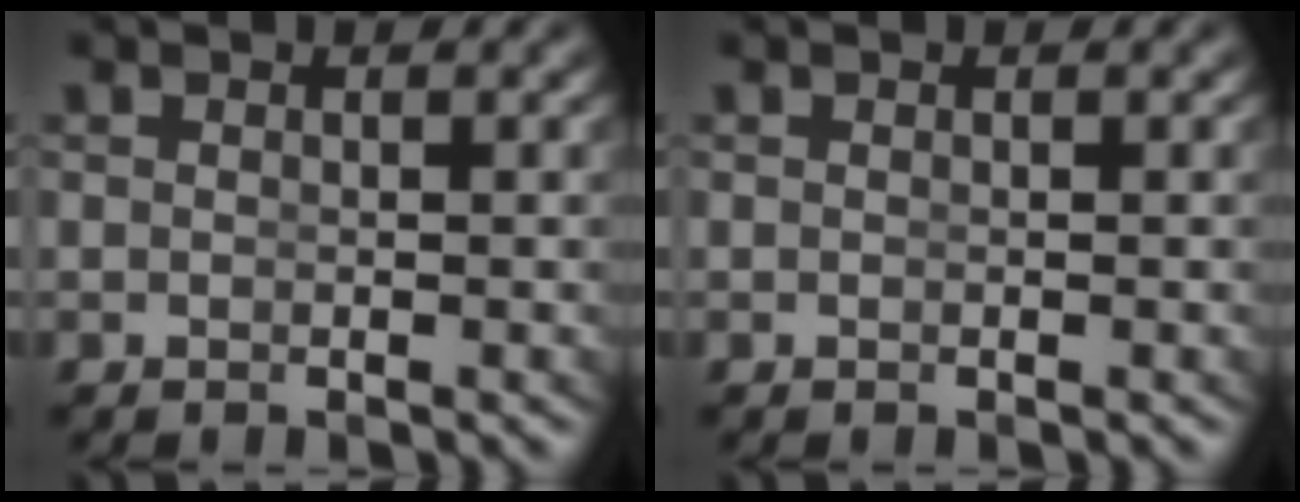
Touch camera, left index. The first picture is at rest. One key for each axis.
{"total": 0.0}